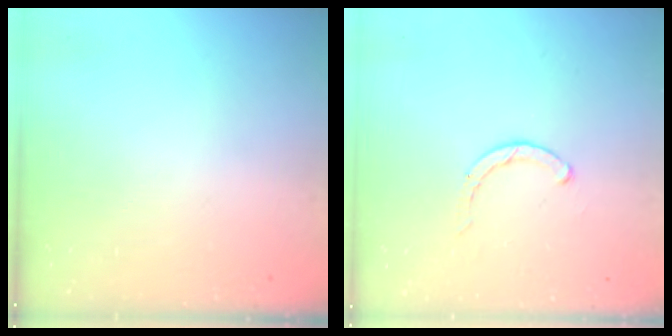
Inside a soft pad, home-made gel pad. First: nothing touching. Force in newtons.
{"total": 1.9, "press": 1.8, "slide": 0.3}